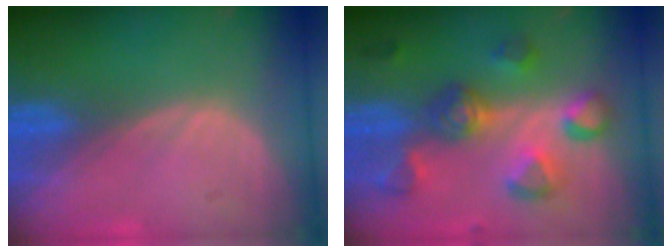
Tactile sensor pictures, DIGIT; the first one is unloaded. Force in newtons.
{"total": 8.4, "press": 8.4, "slide": 0.7}